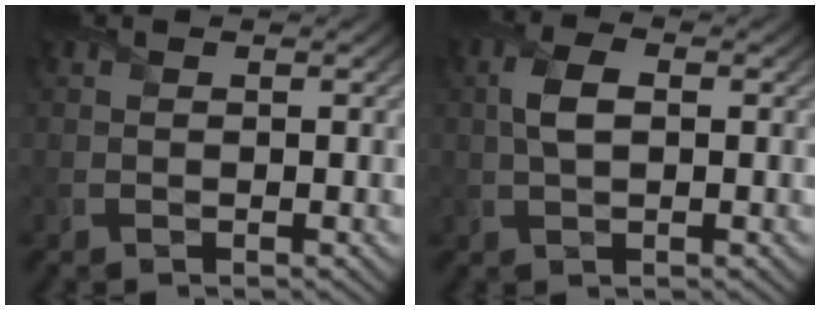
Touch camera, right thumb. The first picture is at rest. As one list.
[{"total": 3.6, "force": [0.4, 1.9, 3.1], "torque": [-0.075, 0.006, 0.006]}]